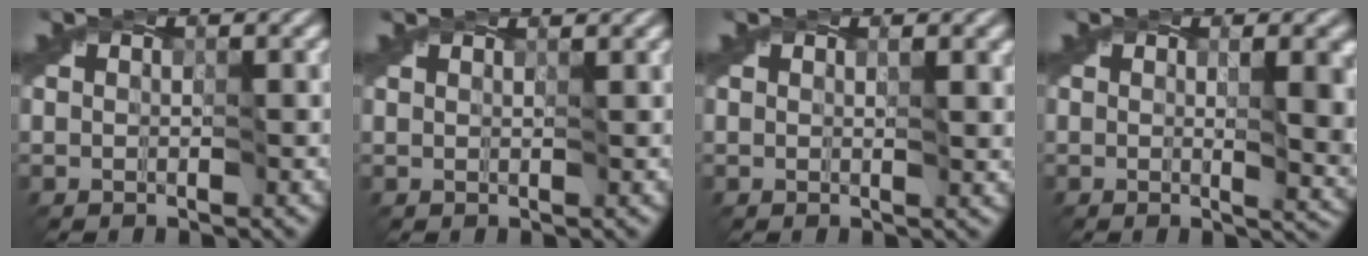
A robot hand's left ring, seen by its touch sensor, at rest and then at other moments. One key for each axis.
{"total": 1.1, "fx": 0.9, "fy": 0.1, "fz": 0.6, "tx": -0.006, "ty": 0.004, "tz": 0.006}
{"total": 1.4, "fx": 0.5, "fy": 0.2, "fz": 1.3, "tx": -0.018, "ty": 0.000, "tz": 0.003}
{"total": 7.8, "fx": 0.3, "fy": 3.2, "fz": 7.2, "tx": -0.081, "ty": -0.003, "tz": 0.003}